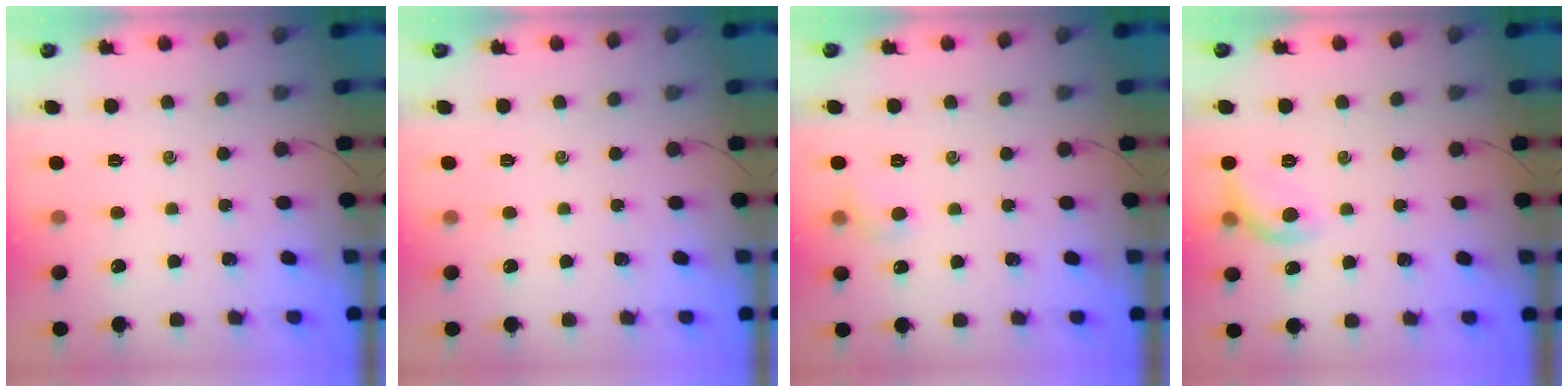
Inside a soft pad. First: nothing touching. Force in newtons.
{"total": 0.0}
{"total": 5.4, "press": 5.2, "slide": 1.4}
{"total": 8.1, "press": 8.1, "slide": 0.8}